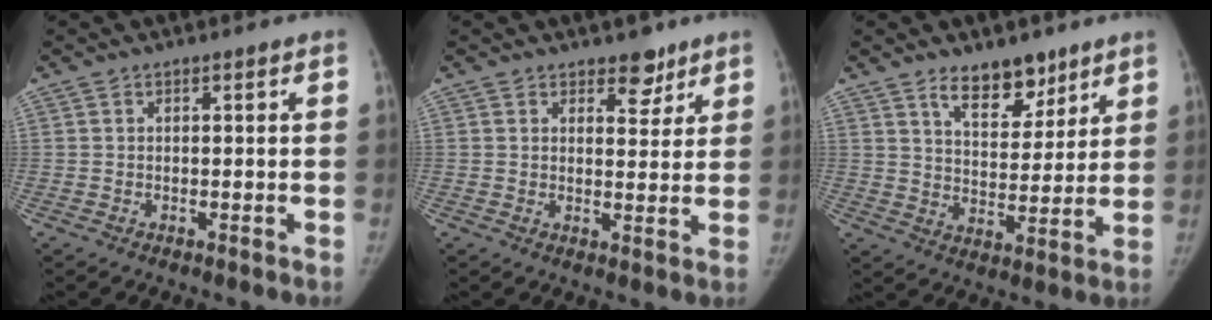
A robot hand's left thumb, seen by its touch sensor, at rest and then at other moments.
{"total": 4.5, "force": [3.3, 2.4, 1.9], "torque": [0.002, -0.022, 0.048]}
{"total": 9.7, "force": [6.9, 4.8, 4.9], "torque": [-0.042, -0.049, 0.117]}